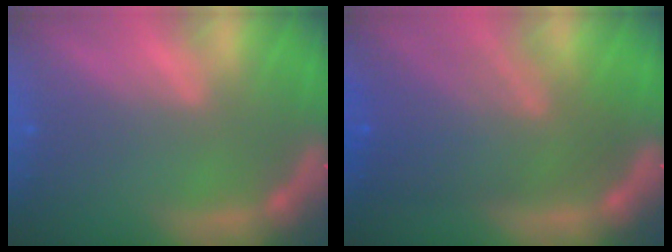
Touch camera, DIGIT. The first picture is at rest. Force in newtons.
{"total": 9.1}